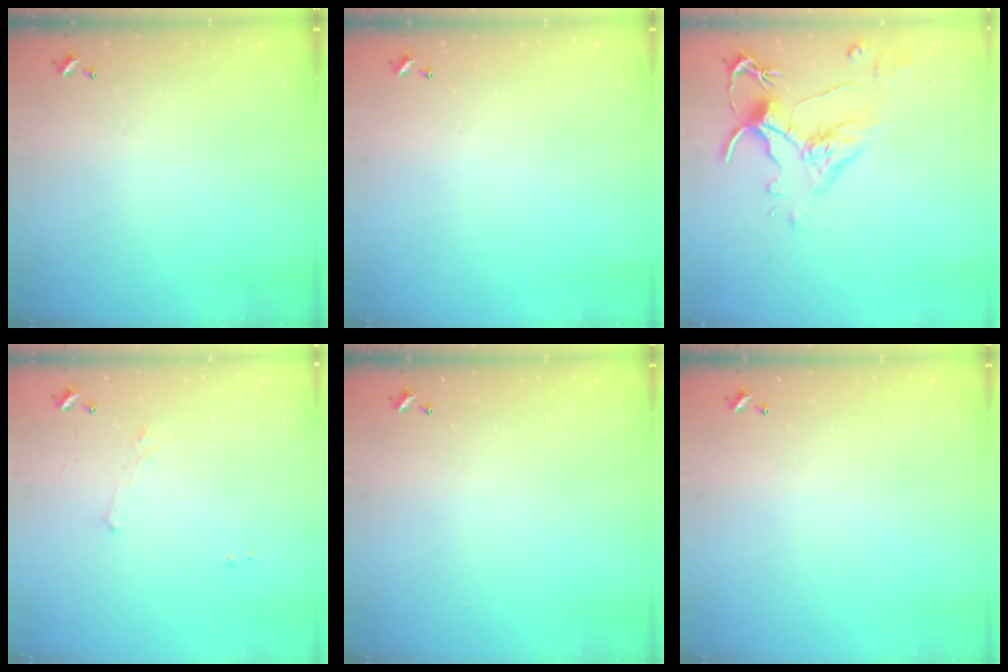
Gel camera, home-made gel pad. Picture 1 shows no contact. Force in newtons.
{"total": 0.0}
{"total": 2.5, "press": 2.1, "slide": 1.3}
{"total": 3.0, "press": 3.0, "slide": 0.4}
{"total": 0.0}
{"total": 0.0}